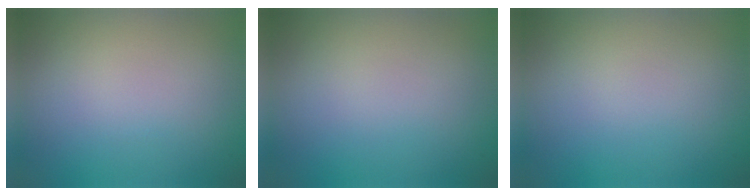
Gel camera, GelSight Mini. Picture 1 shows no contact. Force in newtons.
{"total": 0.0}
{"total": 0.0}